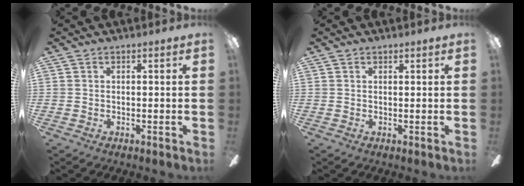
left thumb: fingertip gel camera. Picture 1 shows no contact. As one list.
[{"total": 0.6, "force": [0.5, 0.2, 0.1], "torque": [0.005, -0.003, 0.008]}]